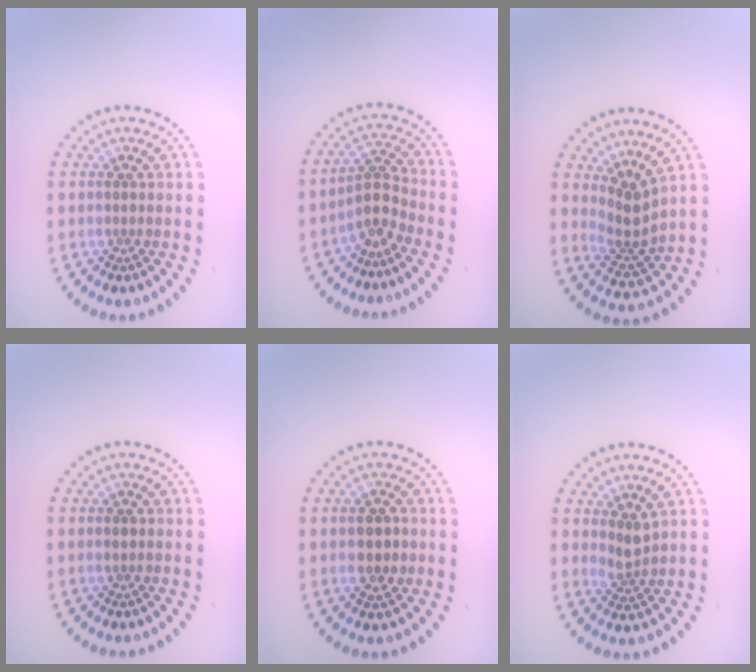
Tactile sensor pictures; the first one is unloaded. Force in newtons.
{"total": 2.6, "press": 1.9, "slide": 1.8}
{"total": 2.9, "press": 2.0, "slide": 2.1}
{"total": 0.7, "press": 0.7, "slide": 0.1}
{"total": 2.6, "press": 2.6, "slide": 0.0}
{"total": 1.9, "press": 1.4, "slide": 1.2}